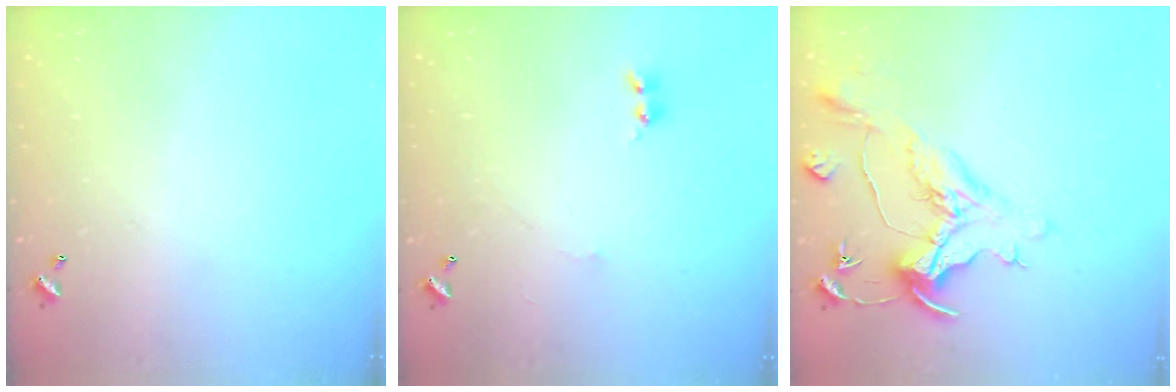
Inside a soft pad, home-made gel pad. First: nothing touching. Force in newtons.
{"total": 0.8, "press": 0.7, "slide": 0.5}
{"total": 1.5, "press": 0.8, "slide": 1.2}